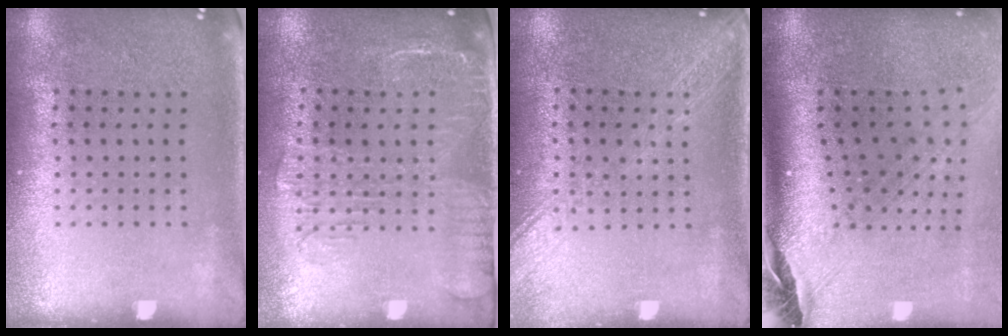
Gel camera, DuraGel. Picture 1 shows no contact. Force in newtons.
{"total": 1.8, "press": 1.5, "slide": 0.9}
{"total": 1.6, "press": 1.5, "slide": 0.6}
{"total": 2.8, "press": 2.1, "slide": 1.9}